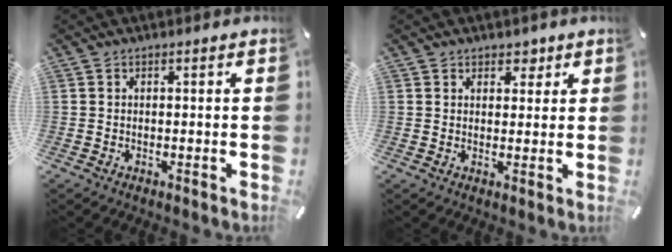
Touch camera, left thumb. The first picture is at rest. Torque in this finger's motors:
{"motor_torque": [0.08, -0.16, 0.03, 0.09, -0.01]}